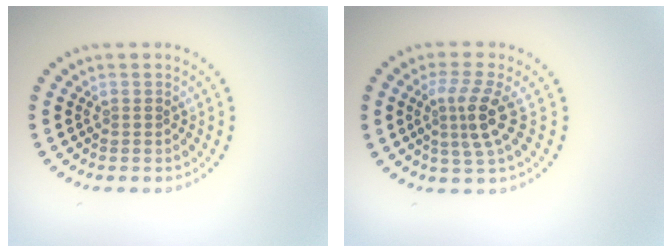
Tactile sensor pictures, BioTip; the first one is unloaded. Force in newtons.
{"total": 3.4, "press": 2.8, "slide": 1.9}